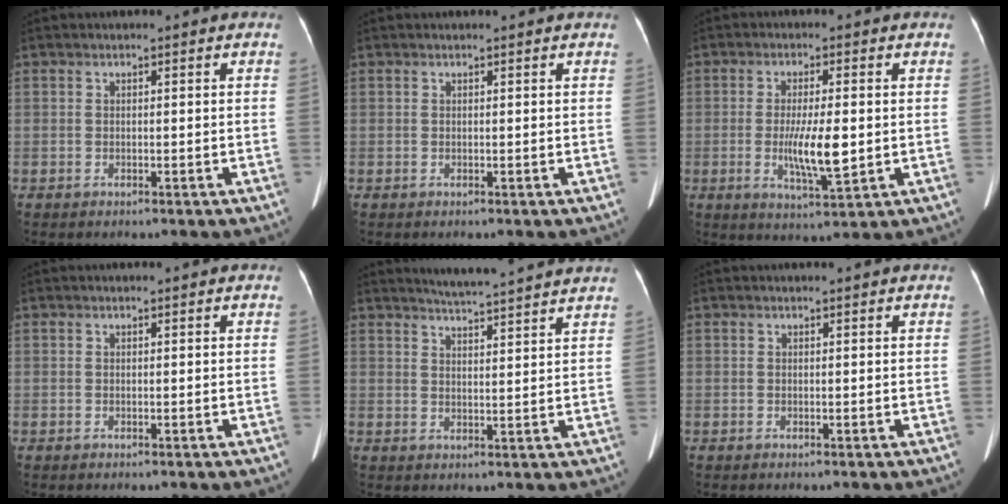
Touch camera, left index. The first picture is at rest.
{"total": 0.9, "force": [0.9, 0.0, 0.3], "torque": [-0.012, 0.007, 0.010]}
{"total": 7.3, "force": [-0.6, 1.4, 7.1], "torque": [-0.132, -0.014, -0.010]}
{"total": 0.7, "force": [0.7, 0.1, 0.2], "torque": [-0.011, 0.009, 0.006]}
{"total": 10.7, "force": [10.0, -0.7, 3.8], "torque": [-0.064, 0.011, 0.128]}
{"total": 1.3, "force": [1.2, -0.1, 0.4], "torque": [-0.013, 0.007, 0.015]}